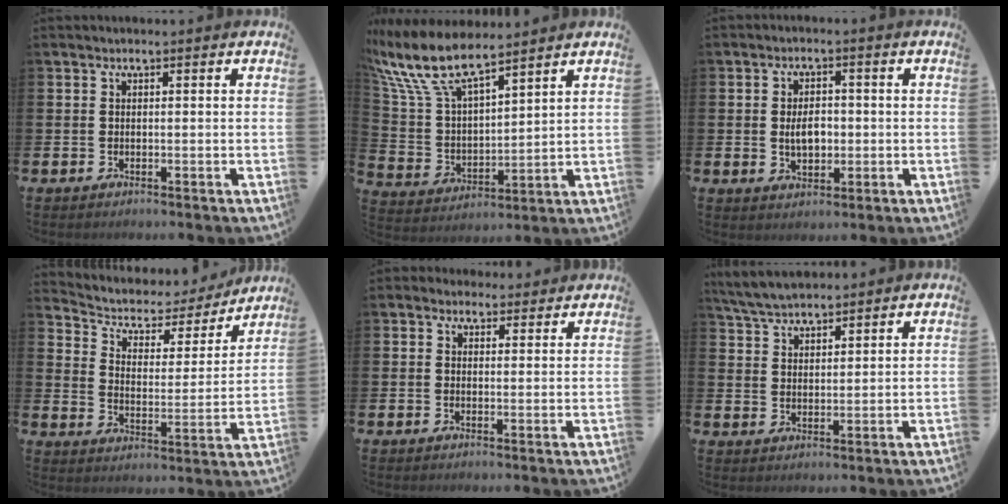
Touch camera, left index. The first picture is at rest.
{"total": 11.0, "force": [9.0, 3.2, 5.4], "torque": [-0.148, -0.042, 0.162]}
{"total": 3.9, "force": [-0.2, 2.5, 3.0], "torque": [-0.042, 0.002, -0.009]}
{"total": 4.7, "force": [4.1, 2.2, 1.0], "torque": [-0.053, -0.035, 0.062]}
{"total": 2.2, "force": [1.9, 1.0, -0.1], "torque": [0.006, -0.004, 0.033]}
{"total": 4.6, "force": [4.5, 0.8, 0.7], "torque": [-0.037, -0.014, 0.084]}